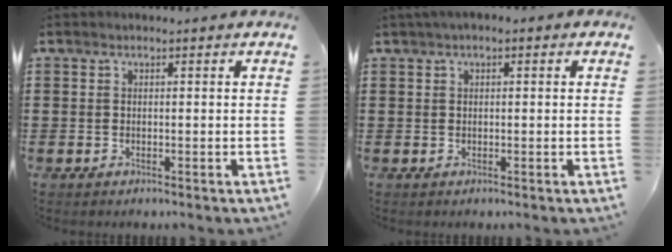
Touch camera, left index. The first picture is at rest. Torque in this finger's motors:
{"motor_torque": [2.14, 0.00, 0.53, 0.21]}